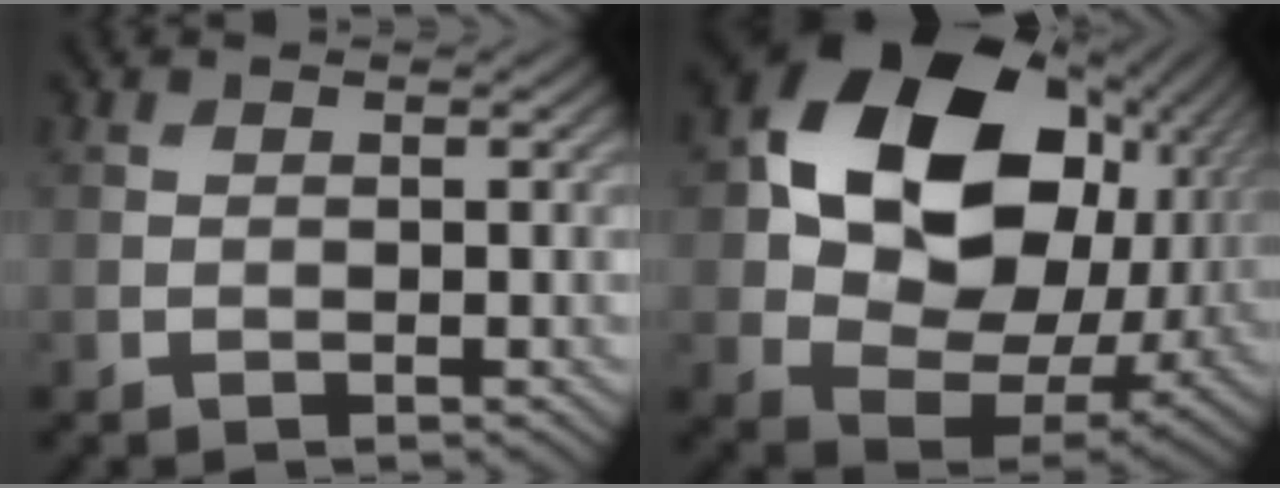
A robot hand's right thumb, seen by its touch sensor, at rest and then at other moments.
{"total": 19.7, "force": [5.0, 14.5, 12.4], "torque": [-0.250, -0.009, 0.114]}